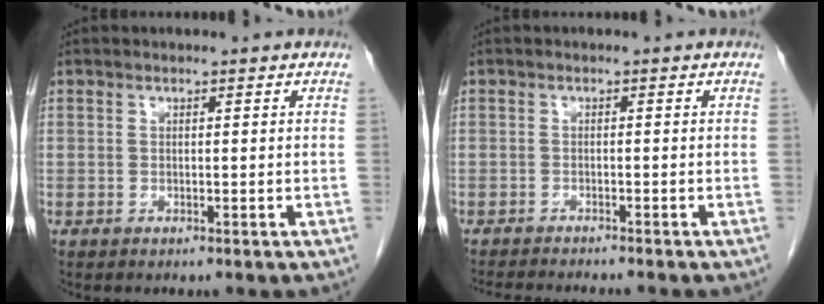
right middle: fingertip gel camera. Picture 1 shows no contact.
{"total": 7.2, "force": [-6.6, 0.0, 2.8], "torque": [-0.030, -0.015, -0.100]}